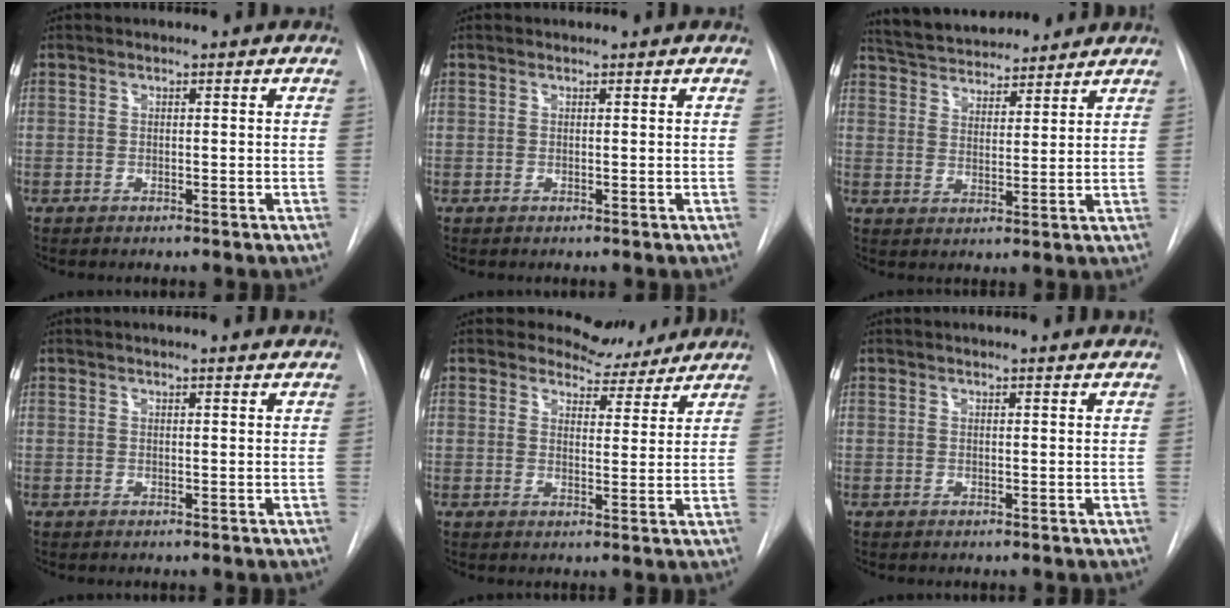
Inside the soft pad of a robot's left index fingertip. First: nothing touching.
{"total": 0.0}
{"total": 13.0, "force": [12.0, 3.0, 3.9], "torque": [-0.063, 0.022, 0.192]}
{"total": 3.5, "force": [3.3, 0.0, 1.3], "torque": [-0.018, 0.008, 0.030]}
{"total": 5.2, "force": [4.8, 2.0, -0.4], "torque": [0.012, -0.015, 0.055]}
{"total": 2.7, "force": [2.5, 0.0, 0.9], "torque": [-0.015, 0.007, 0.022]}